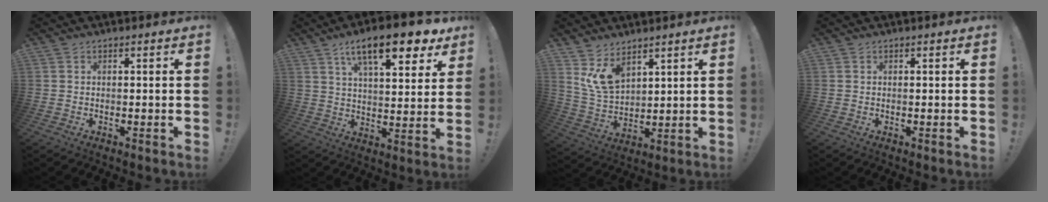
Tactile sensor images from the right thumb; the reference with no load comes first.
{"total": 17.2, "force": [9.7, 5.5, 13.1], "torque": [-0.205, -0.048, 0.154]}
{"total": 10.5, "force": [7.0, 6.0, 5.1], "torque": [-0.091, -0.040, 0.139]}
{"total": 0.0}